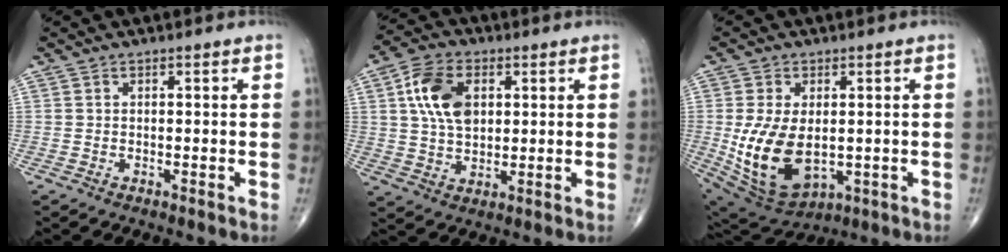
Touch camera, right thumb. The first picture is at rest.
{"total": 10.9, "force": [2.9, 6.9, 7.9], "torque": [-0.138, 0.000, 0.052]}
{"total": 14.7, "force": [-1.2, 8.7, 11.8], "torque": [-0.221, -0.014, 0.007]}